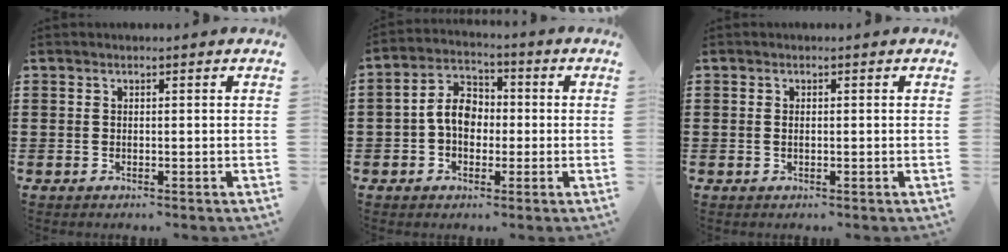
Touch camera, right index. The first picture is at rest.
{"total": 6.5, "force": [-0.4, 4.7, 4.6], "torque": [-0.107, 0.011, -0.013]}
{"total": 0.7, "force": [0.0, 0.4, 0.6], "torque": [-0.014, -0.001, 0.000]}